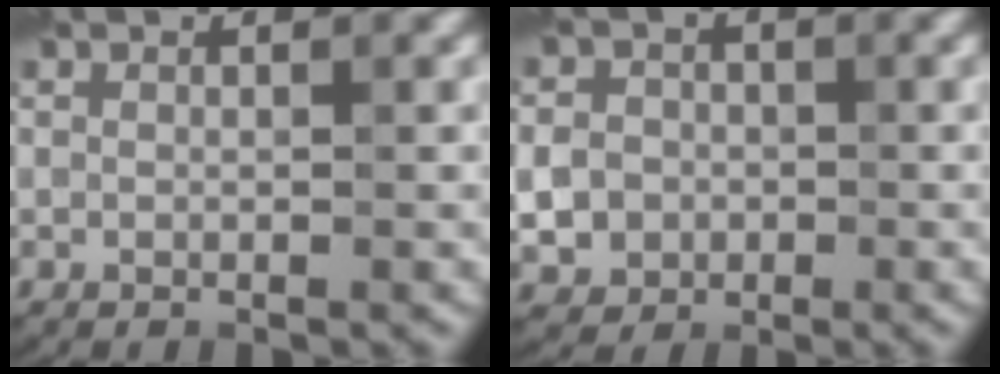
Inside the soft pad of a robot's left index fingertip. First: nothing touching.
{"total": 5.2, "force": [-0.9, 4.8, 1.7], "torque": [-0.020, 0.004, -0.039]}